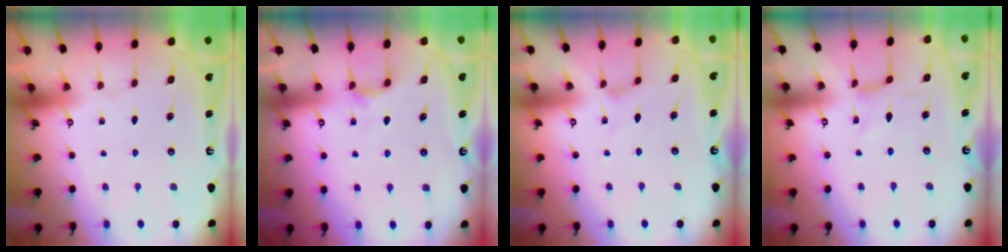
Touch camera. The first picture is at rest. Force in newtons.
{"total": 2.3, "press": 2.3, "slide": 0.4}
{"total": 0.9, "press": 0.9, "slide": 0.2}
{"total": 1.0, "press": 0.9, "slide": 0.3}